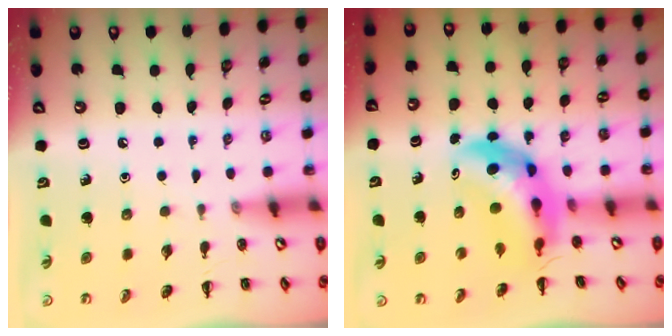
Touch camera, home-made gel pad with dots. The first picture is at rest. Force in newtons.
{"total": 6.2, "press": 6.0, "slide": 1.9}